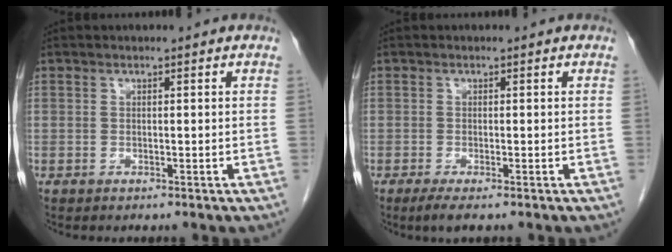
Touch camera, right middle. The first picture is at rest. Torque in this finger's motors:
{"motor_torque": [0.42, -0.22, 0.00, 0.00]}